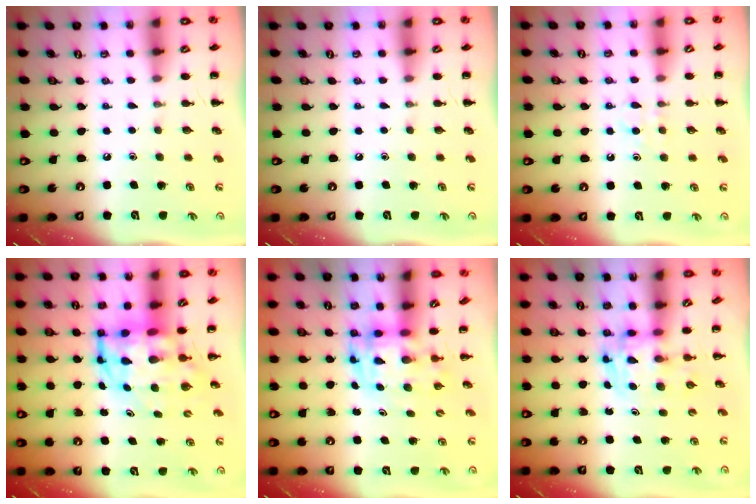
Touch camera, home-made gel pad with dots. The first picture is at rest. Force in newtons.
{"total": 0.0}
{"total": 4.1, "press": 3.9, "slide": 1.3}
{"total": 6.6, "press": 6.3, "slide": 2.1}
{"total": 3.7, "press": 3.6, "slide": 0.7}
{"total": 3.6, "press": 3.6, "slide": 0.6}